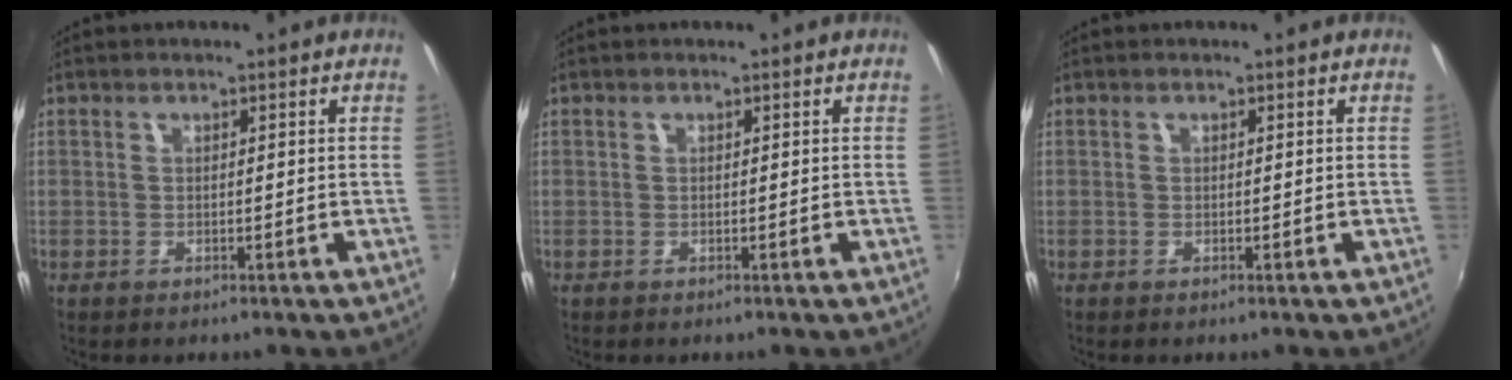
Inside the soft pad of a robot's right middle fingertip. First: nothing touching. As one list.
[{"total": 0.0}, {"total": 0.0}]